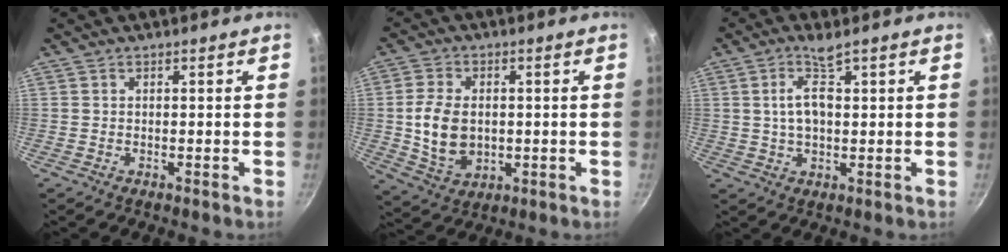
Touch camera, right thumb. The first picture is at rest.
{"total": 10.2, "force": [0.1, 7.1, 7.3], "torque": [-0.127, -0.001, 0.009]}
{"total": 5.9, "force": [1.9, 2.4, 5.1], "torque": [-0.090, 0.002, 0.039]}